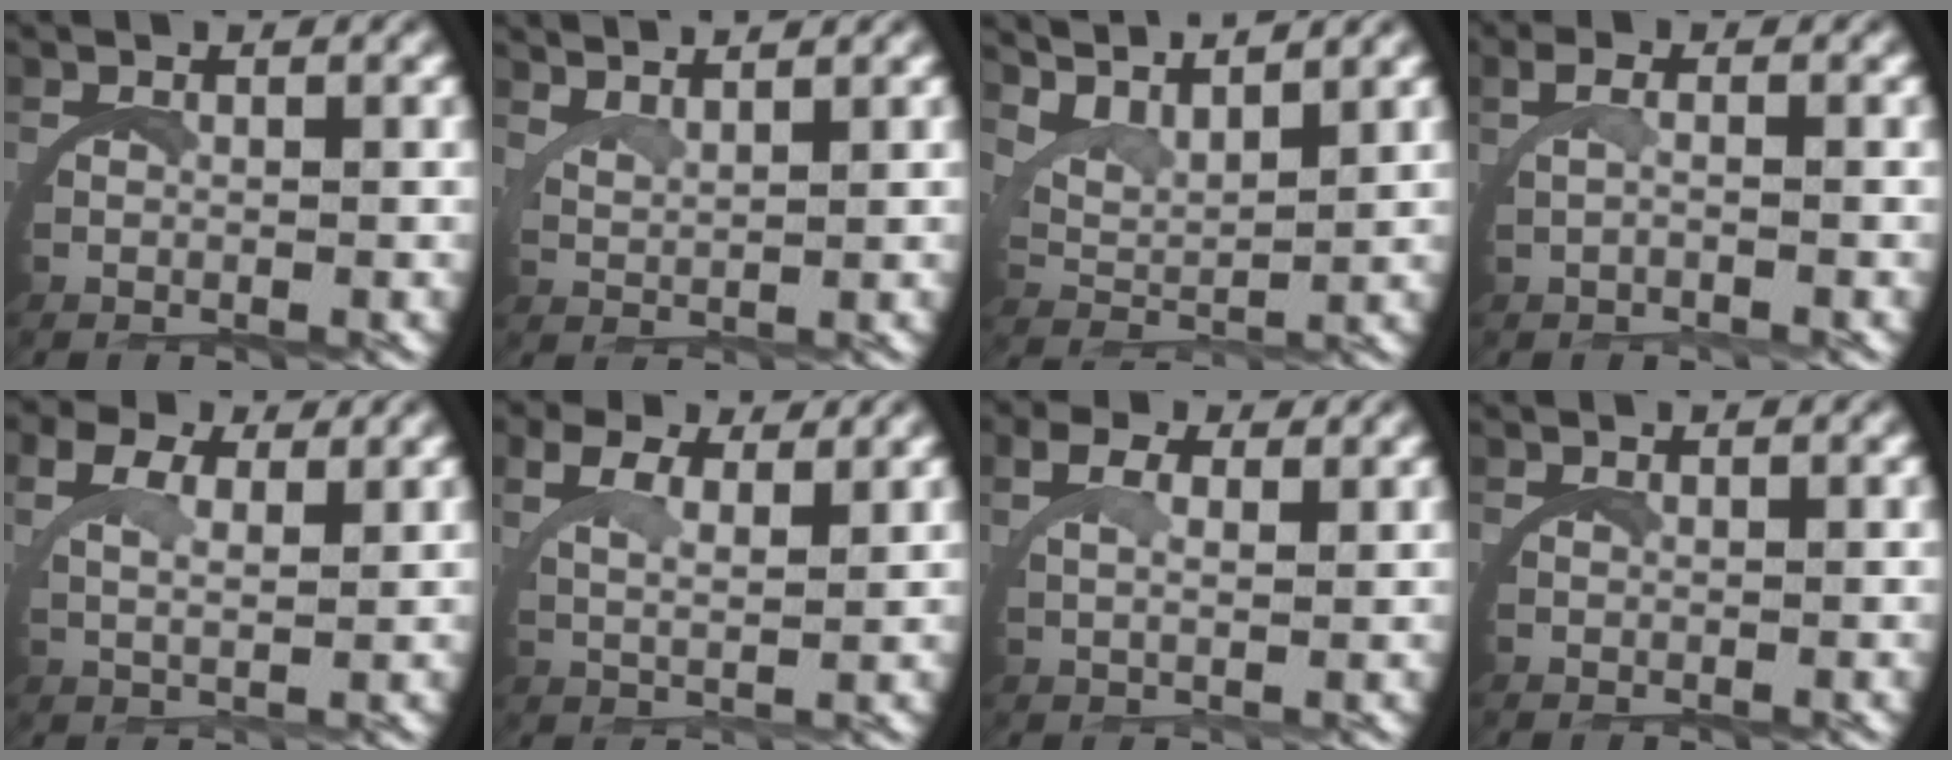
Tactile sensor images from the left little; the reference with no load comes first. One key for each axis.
{"total": 3.5, "fx": 3.4, "fy": -0.5, "fz": 0.7, "tx": -0.024, "ty": -0.002, "tz": 0.064}
{"total": 5.7, "fx": 4.8, "fy": 1.8, "fz": 2.5, "tx": -0.068, "ty": 0.007, "tz": 0.077}
{"total": 1.5, "fx": -0.1, "fy": -0.6, "fz": 1.4, "tx": -0.039, "ty": 0.001, "tz": 0.005}
{"total": 3.1, "fx": 2.4, "fy": 0.3, "fz": 2.0, "tx": -0.049, "ty": -0.004, "tz": 0.045}
{"total": 3.6, "fx": 2.7, "fy": 0.5, "fz": 2.2, "tx": -0.058, "ty": -0.008, "tz": 0.052}
{"total": 2.6, "fx": 2.0, "fy": -0.1, "fz": 1.6, "tx": -0.041, "ty": -0.004, "tz": 0.037}
{"total": 0.7, "fx": 0.5, "fy": -0.5, "fz": 0.0, "tx": -0.001, "ty": 0.003, "tz": 0.010}